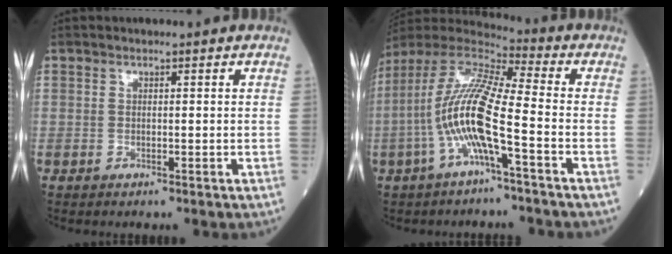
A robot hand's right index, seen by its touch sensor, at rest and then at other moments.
{"total": 13.6, "force": [-3.7, 1.0, 13.1], "torque": [-0.274, 0.008, -0.081]}